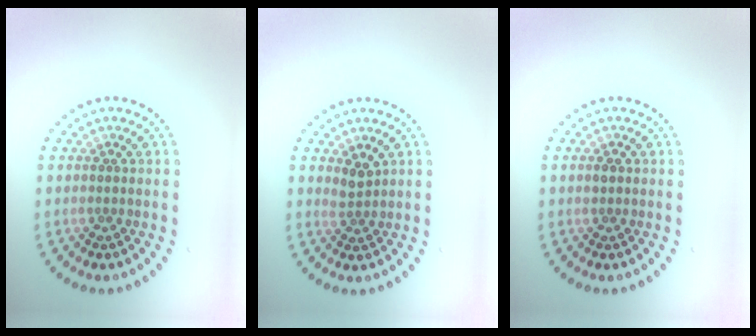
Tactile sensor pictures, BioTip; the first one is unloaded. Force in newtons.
{"total": 1.6, "press": 1.1, "slide": 1.2}
{"total": 0.9, "press": 0.8, "slide": 0.1}